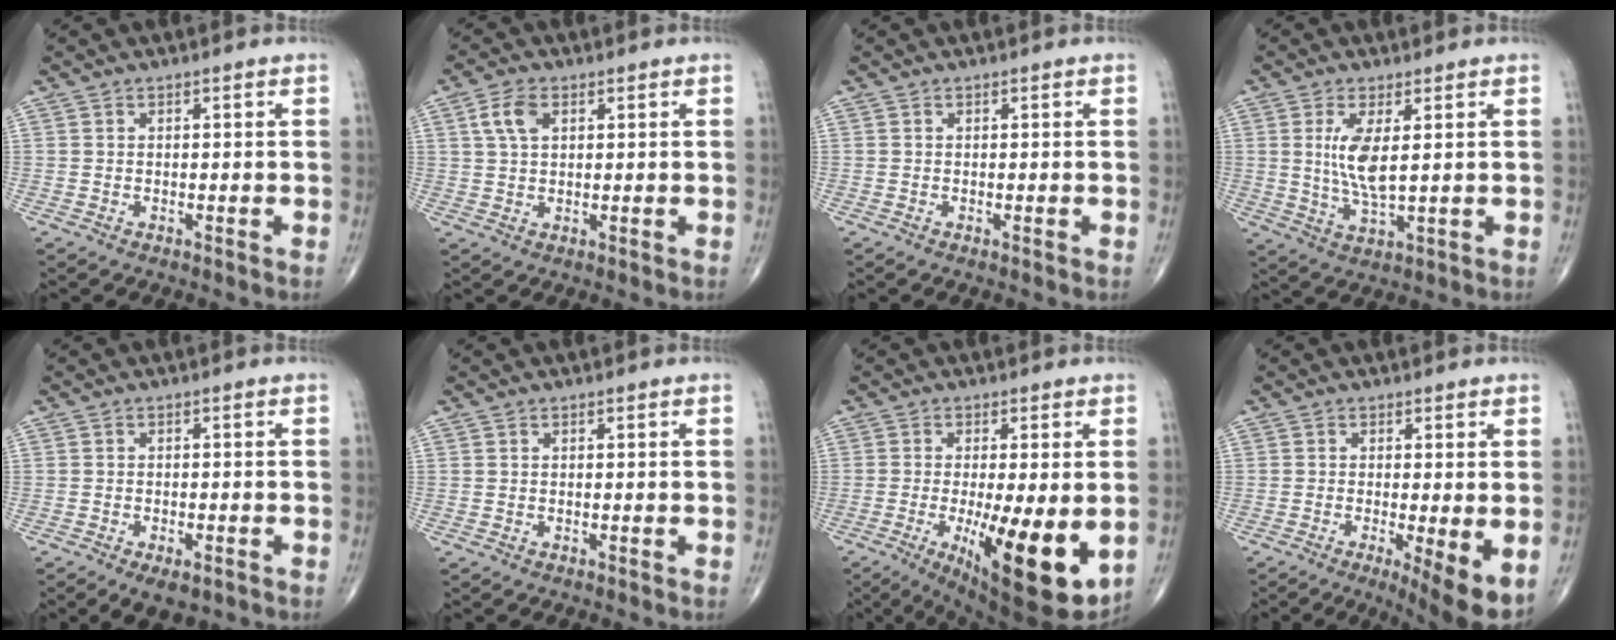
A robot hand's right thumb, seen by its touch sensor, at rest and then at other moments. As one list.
[{"total": 4.7, "force": [1.7, 2.7, 3.5], "torque": [-0.071, 0.003, 0.034]}, {"total": 0.0}, {"total": 7.2, "force": [1.5, 2.2, 6.7], "torque": [-0.139, -0.022, 0.036]}, {"total": 4.9, "force": [-2.8, 2.3, 3.3], "torque": [-0.046, 0.005, -0.038]}, {"total": 0.0}, {"total": 16.7, "force": [-3.7, 4.6, 15.7], "torque": [-0.222, -0.030, -0.038]}, {"total": 8.1, "force": [-2.5, 1.5, 7.5], "torque": [-0.110, -0.023, -0.039]}]